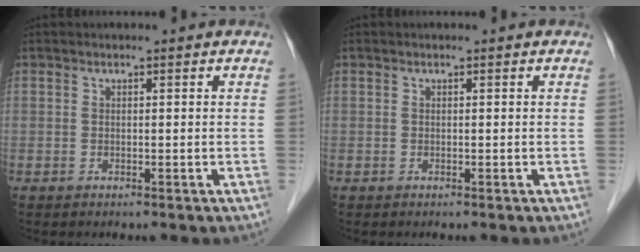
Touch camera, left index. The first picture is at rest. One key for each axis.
{"total": 0.0}